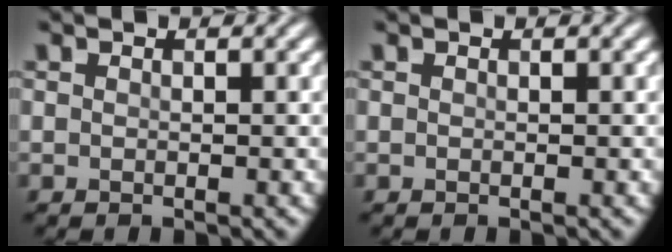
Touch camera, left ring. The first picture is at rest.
{"total": 0.0}